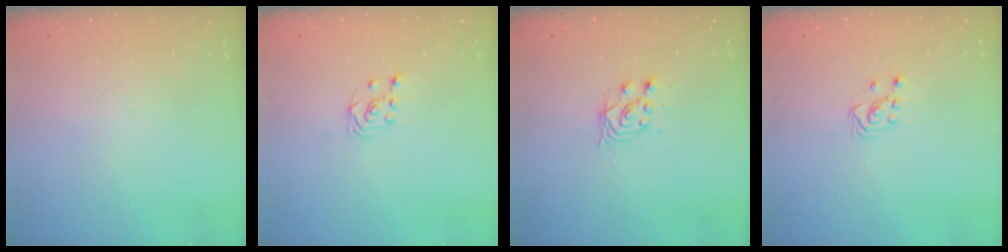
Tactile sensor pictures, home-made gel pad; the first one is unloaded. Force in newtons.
{"total": 2.7, "press": 2.4, "slide": 1.3}
{"total": 4.0, "press": 4.0, "slide": 0.7}
{"total": 2.9, "press": 2.9, "slide": 0.3}